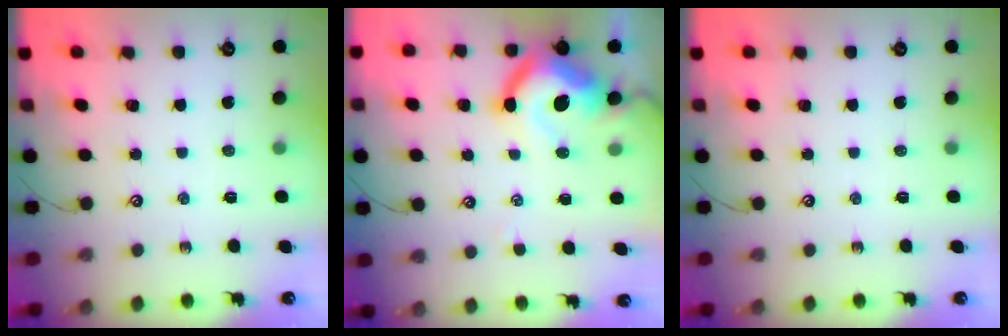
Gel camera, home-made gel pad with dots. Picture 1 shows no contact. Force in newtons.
{"total": 11.8, "press": 11.6, "slide": 2.1}
{"total": 0.0}